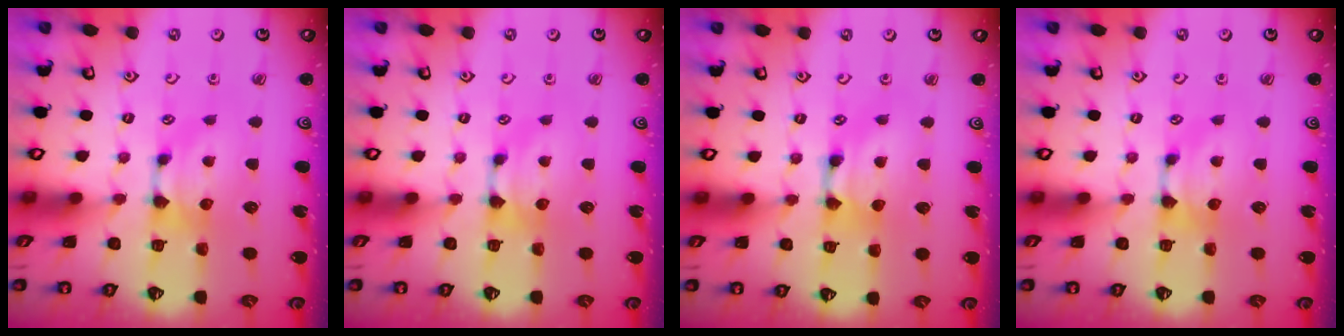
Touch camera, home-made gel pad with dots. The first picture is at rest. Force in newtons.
{"total": 0.0}
{"total": 2.2, "press": 2.2, "slide": 0.1}
{"total": 0.0}